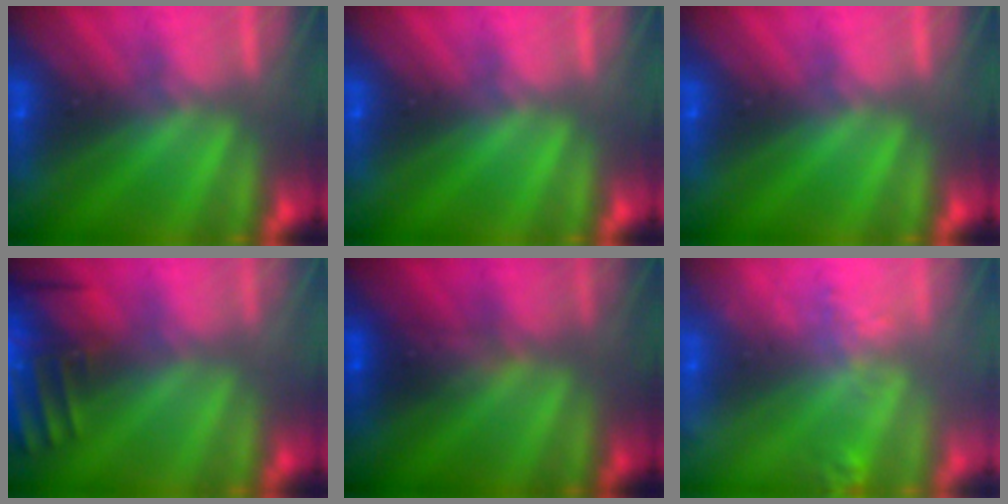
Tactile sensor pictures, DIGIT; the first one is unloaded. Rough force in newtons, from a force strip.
{"total": 0.0}
{"total": 0.0}
{"total": 9.3}
{"total": 2.3}
{"total": 2.4}